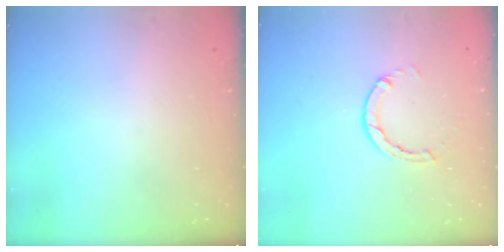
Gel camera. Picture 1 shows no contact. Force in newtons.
{"total": 3.2, "press": 3.1, "slide": 0.4}